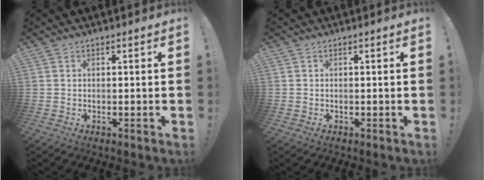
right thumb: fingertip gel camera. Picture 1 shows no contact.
{"total": 1.5, "force": [0.5, 1.4, 0.1], "torque": [0.013, -0.009, 0.007]}